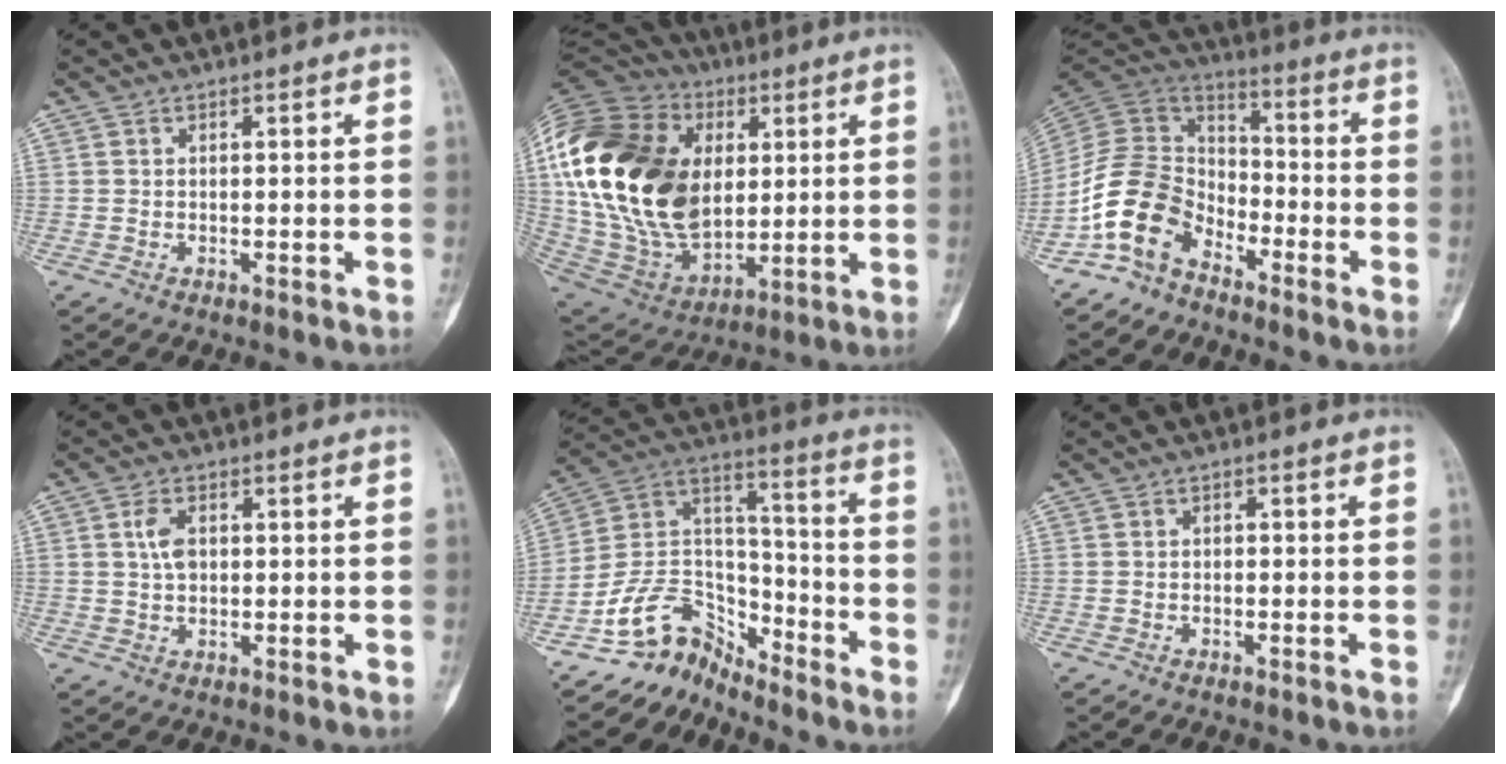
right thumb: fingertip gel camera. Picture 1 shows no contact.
{"total": 33.1, "force": [5.0, 22.1, 24.2], "torque": [-0.485, -0.001, 0.103]}
{"total": 12.1, "force": [-7.6, 7.9, 5.3], "torque": [-0.088, 0.077, -0.165]}
{"total": 3.8, "force": [0.9, 2.5, 2.7], "torque": [-0.045, 0.001, 0.015]}
{"total": 11.0, "force": [-9.4, 5.7, 1.2], "torque": [0.001, 0.121, -0.187]}
{"total": 0.6, "force": [-0.1, 0.5, 0.3], "torque": [-0.001, 0.003, -0.005]}